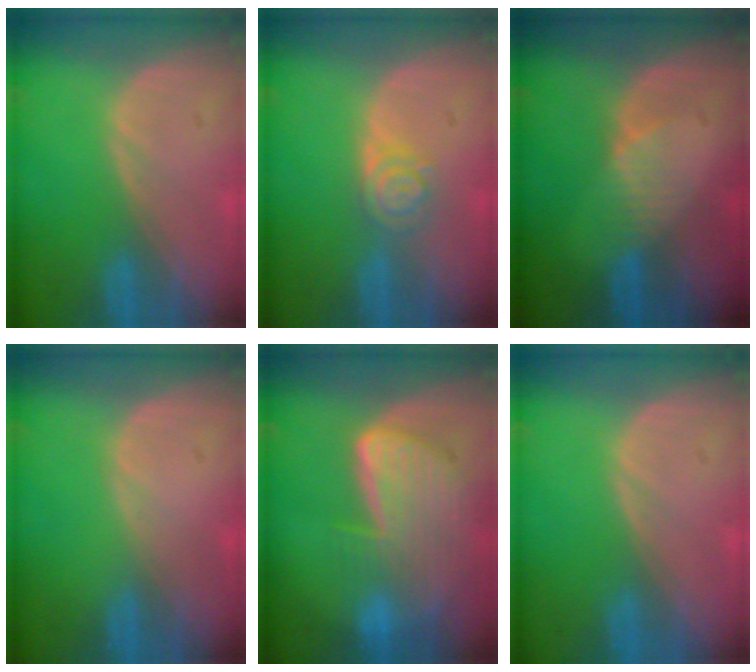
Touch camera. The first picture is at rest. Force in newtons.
{"total": 4.1, "press": 3.8, "slide": 1.7}
{"total": 2.7, "press": 2.7, "slide": 0.3}
{"total": 0.0}
{"total": 9.1, "press": 8.0, "slide": 4.3}
{"total": 0.0}